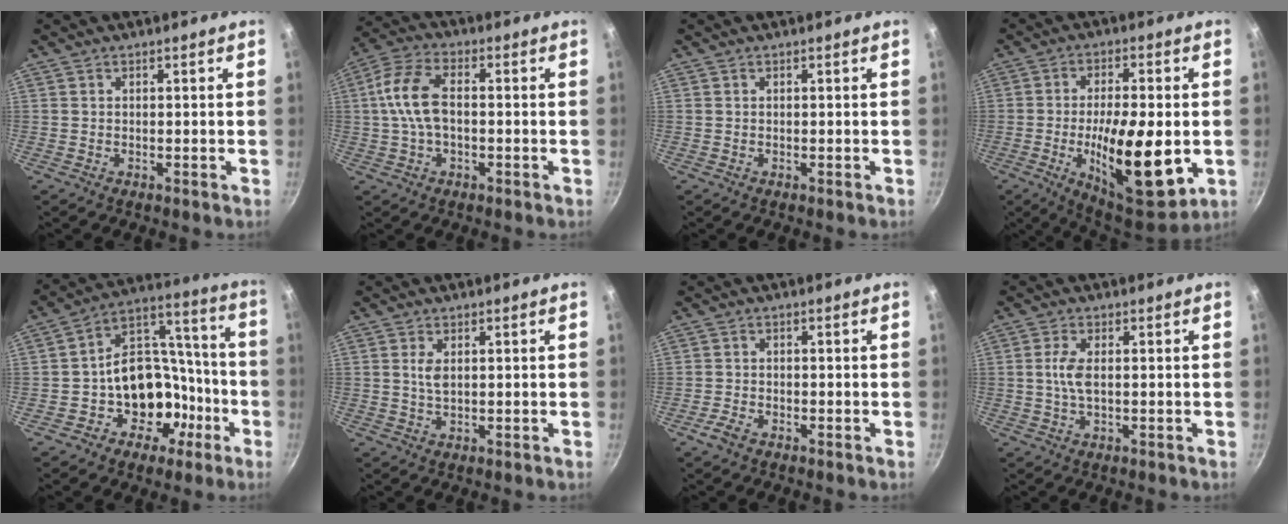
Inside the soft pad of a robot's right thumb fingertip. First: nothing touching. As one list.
[{"total": 9.8, "force": [-0.1, 5.5, 8.1], "torque": [-0.163, 0.028, -0.013]}, {"total": 0.0}, {"total": 18.7, "force": [-3.4, 6.6, 17.2], "torque": [-0.266, -0.002, -0.049]}, {"total": 16.2, "force": [-5.5, 12.7, 8.4], "torque": [-0.080, 0.072, -0.078]}, {"total": 2.5, "force": [0.6, 1.2, 2.1], "torque": [-0.039, -0.004, 0.013]}, {"total": 2.7, "force": [-1.8, 1.2, 1.6], "torque": [-0.039, 0.014, -0.038]}, {"total": 3.8, "force": [0.1, 1.5, 3.5], "torque": [-0.083, 0.003, 0.001]}]